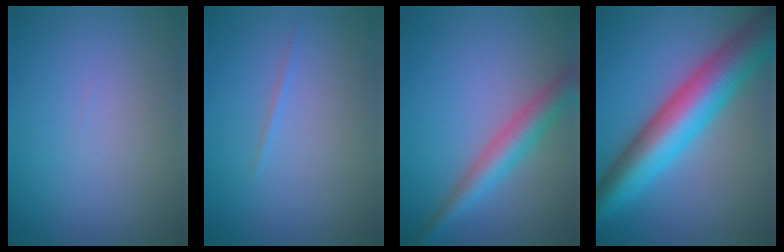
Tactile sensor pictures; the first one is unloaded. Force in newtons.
{"total": 0.6, "press": 0.6, "slide": 0.1}
{"total": 4.3, "press": 4.3, "slide": 0.3}
{"total": 10.8, "press": 10.8, "slide": 0.0}